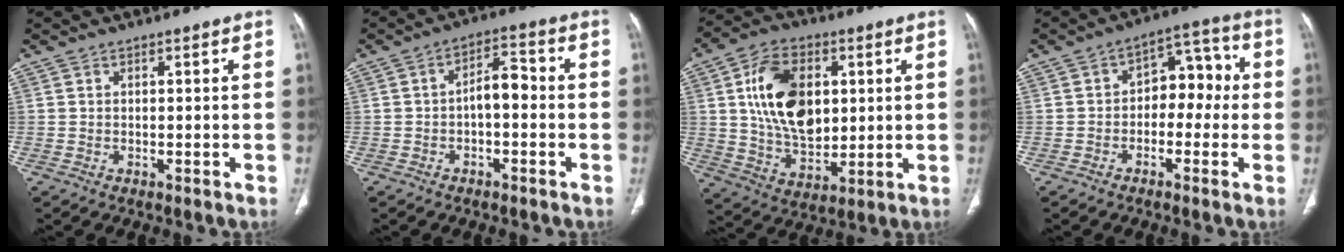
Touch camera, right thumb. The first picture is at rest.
{"total": 5.7, "force": [-1.0, 2.9, 4.8], "torque": [-0.066, 0.030, -0.023]}
{"total": 16.2, "force": [4.1, 10.1, 12.1], "torque": [-0.187, -0.018, 0.081]}
{"total": 9.0, "force": [-0.7, 6.0, 6.6], "torque": [-0.048, 0.043, -0.023]}